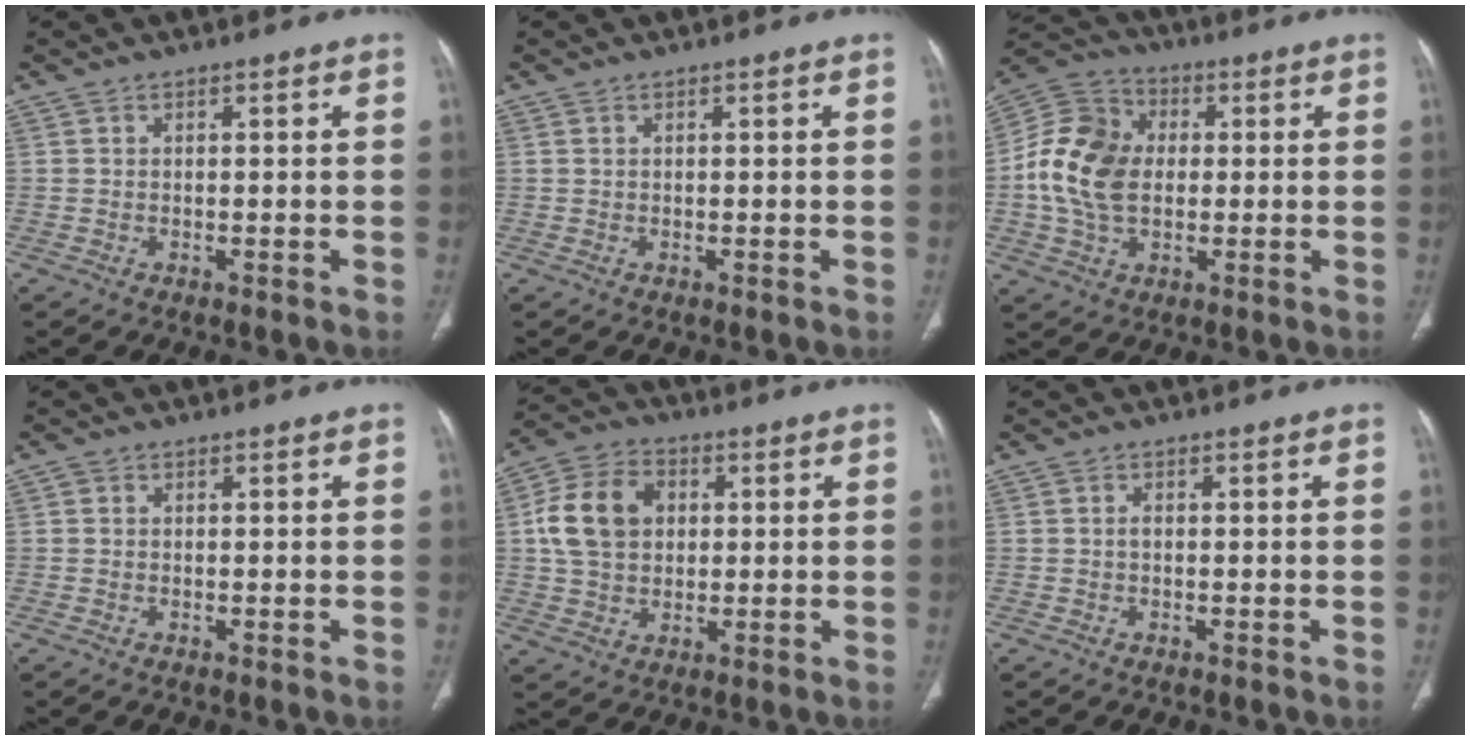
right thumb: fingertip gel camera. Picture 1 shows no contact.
{"total": 0.0}
{"total": 14.5, "force": [0.0, 10.5, 10.0], "torque": [-0.184, 0.022, -0.005]}
{"total": 0.6, "force": [0.3, 0.6, 0.1], "torque": [0.002, 0.001, 0.003]}
{"total": 12.3, "force": [2.2, 9.4, 7.8], "torque": [-0.129, 0.013, 0.034]}
{"total": 0.7, "force": [-0.1, 0.4, 0.6], "torque": [-0.012, 0.001, -0.003]}